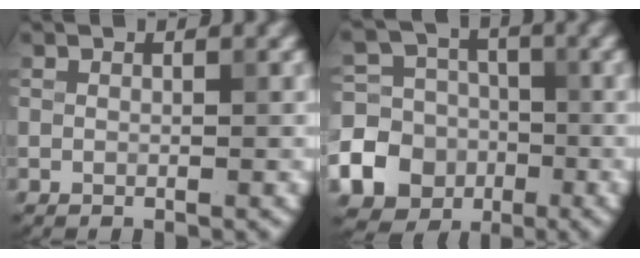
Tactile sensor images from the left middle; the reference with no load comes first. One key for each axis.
{"total": 15.5, "fx": -5.7, "fy": 14.0, "fz": 3.4, "tx": -0.099, "ty": -0.036, "tz": -0.108}